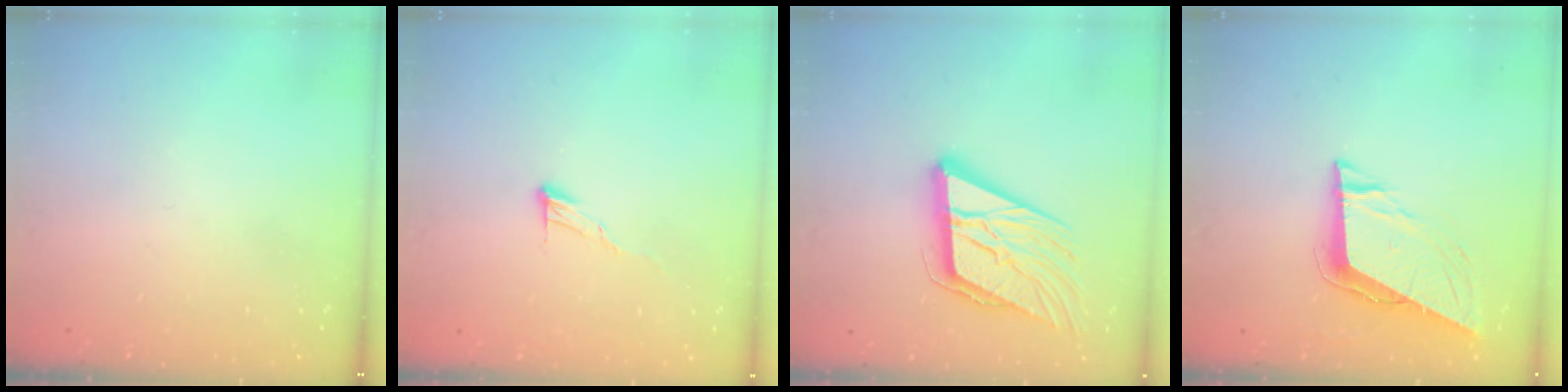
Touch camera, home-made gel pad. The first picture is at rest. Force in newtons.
{"total": 6.1, "press": 6.1, "slide": 0.3}
{"total": 19.0, "press": 18.5, "slide": 4.3}
{"total": 8.6, "press": 8.4, "slide": 1.9}